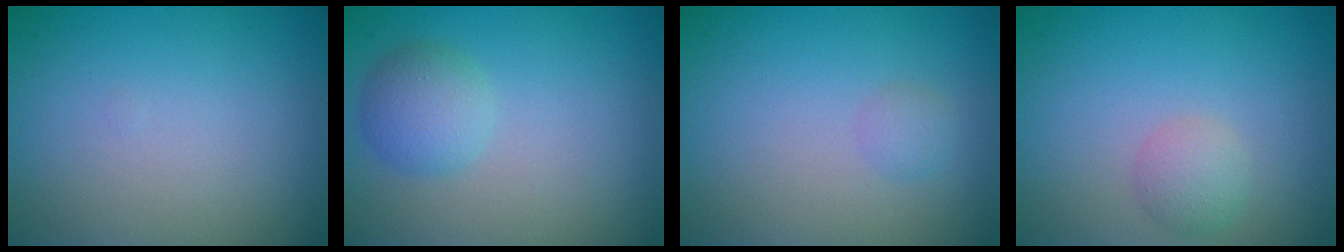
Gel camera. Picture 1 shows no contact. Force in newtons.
{"total": 2.6, "press": 2.6, "slide": 0.1}
{"total": 1.0, "press": 1.0, "slide": 0.1}
{"total": 1.7, "press": 1.7, "slide": 0.1}